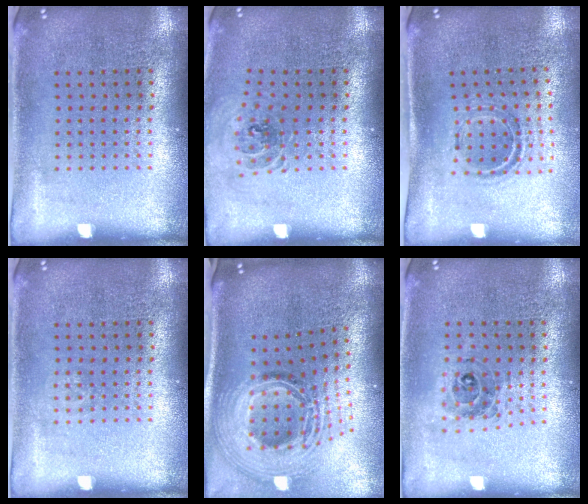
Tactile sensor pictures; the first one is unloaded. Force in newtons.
{"total": 0.8, "press": 0.8, "slide": 0.1}
{"total": 1.0, "press": 0.9, "slide": 0.3}
{"total": 0.7, "press": 0.7, "slide": 0.1}
{"total": 3.0, "press": 2.1, "slide": 2.1}
{"total": 0.5, "press": 0.5, "slide": 0.2}